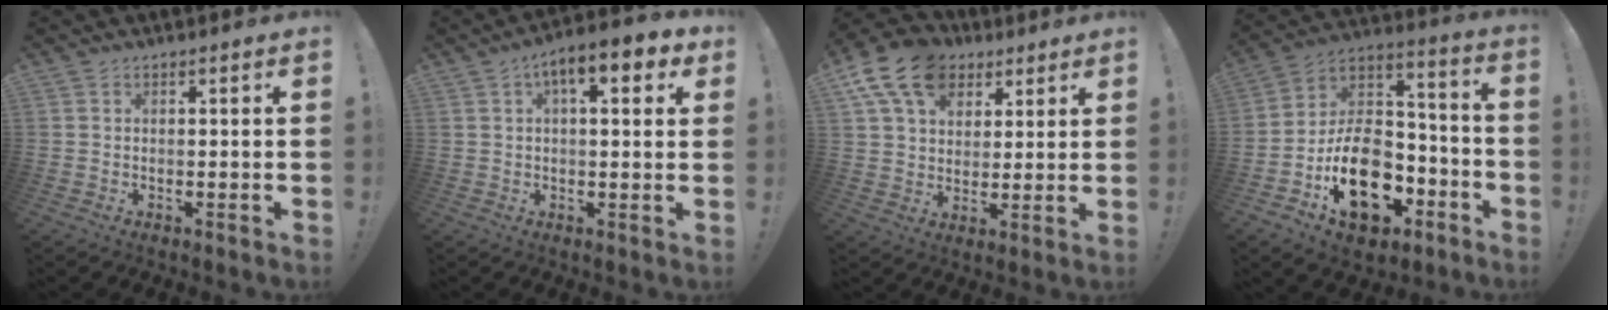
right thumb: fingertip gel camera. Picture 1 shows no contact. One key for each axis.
{"total": 8.8, "fx": 3.7, "fy": 3.0, "fz": 7.4, "tx": -0.093, "ty": -0.014, "tz": 0.056}
{"total": 16.4, "fx": 8.0, "fy": 11.5, "fz": 8.6, "tx": -0.141, "ty": -0.033, "tz": 0.152}
{"total": 21.0, "fx": -8.5, "fy": 14.3, "fz": 12.9, "tx": -0.192, "ty": 0.060, "tz": -0.124}